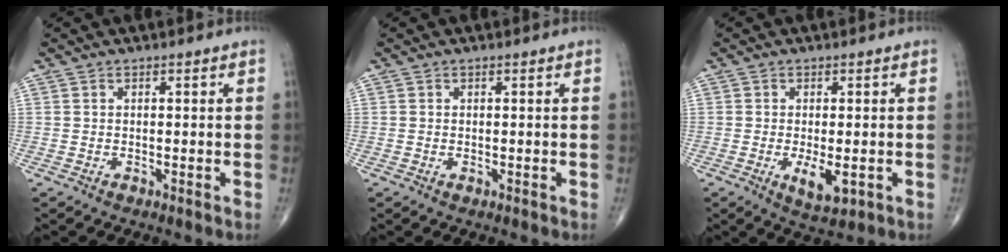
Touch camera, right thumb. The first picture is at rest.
{"total": 0.0}
{"total": 4.9, "force": [-1.3, 2.0, 4.3], "torque": [-0.066, -0.011, -0.013]}